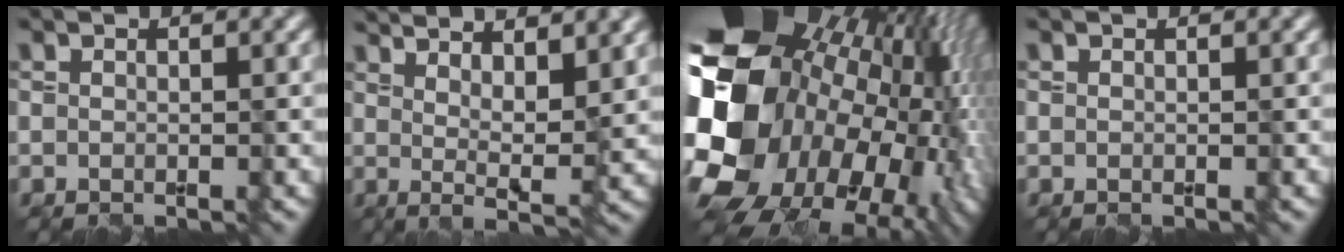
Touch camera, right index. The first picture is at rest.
{"total": 6.4, "force": [3.7, 1.3, 5.1], "torque": [-0.057, 0.003, 0.053]}
{"total": 21.9, "force": [-1.5, 17.5, 13.1], "torque": [-0.256, -0.037, -0.034]}
{"total": 0.0}